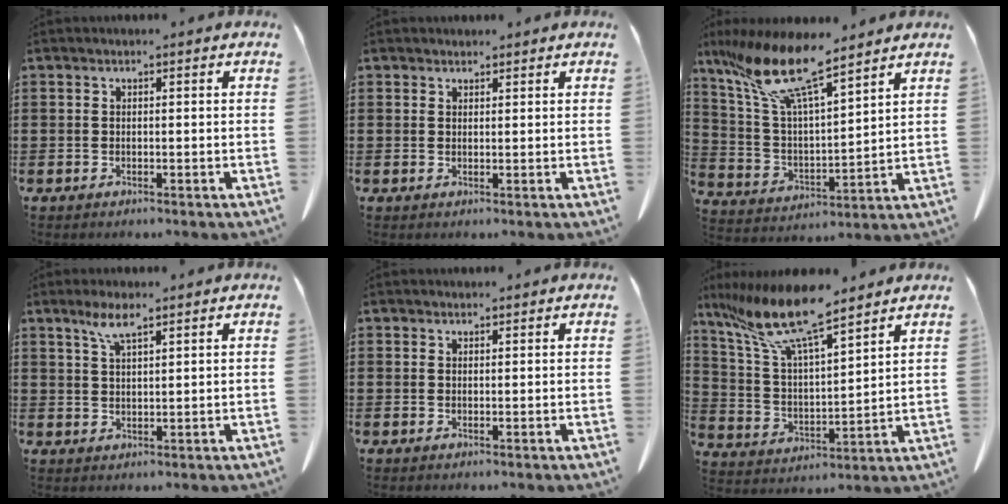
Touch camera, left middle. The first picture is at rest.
{"total": 1.7, "force": [1.5, 0.7, 0.1], "torque": [-0.007, 0.001, 0.032]}
{"total": 12.6, "force": [9.6, 2.0, 7.9], "torque": [-0.201, -0.050, 0.161]}
{"total": 4.1, "force": [2.8, 0.7, 2.9], "torque": [-0.065, 0.003, 0.050]}
{"total": 1.4, "force": [1.2, 0.5, 0.1], "torque": [-0.006, 0.000, 0.026]}
{"total": 11.6, "force": [9.1, 1.0, 7.0], "torque": [-0.182, -0.051, 0.152]}